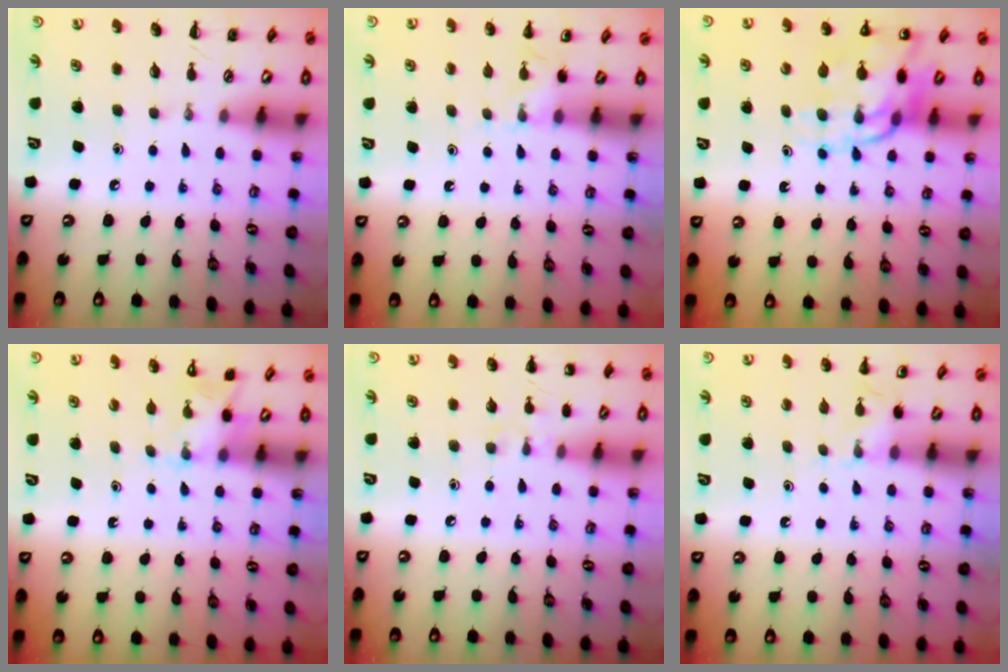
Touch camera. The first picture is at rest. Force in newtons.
{"total": 5.2, "press": 5.0, "slide": 1.5}
{"total": 13.1, "press": 12.6, "slide": 3.5}
{"total": 3.5, "press": 3.3, "slide": 1.1}
{"total": 5.8, "press": 5.5, "slide": 1.9}
{"total": 5.2, "press": 5.0, "slide": 1.5}